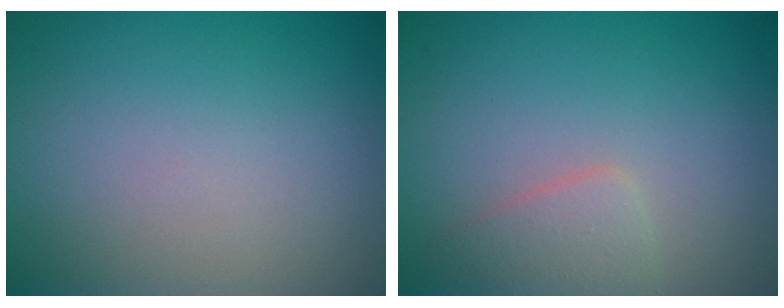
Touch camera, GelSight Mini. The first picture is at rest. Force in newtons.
{"total": 2.0, "press": 2.0, "slide": 0.1}